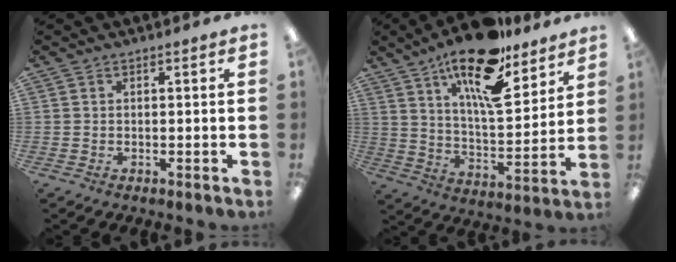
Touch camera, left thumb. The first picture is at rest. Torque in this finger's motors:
{"motor_torque": [0.52, 0.65, 1.67, -1.10, 0.19]}